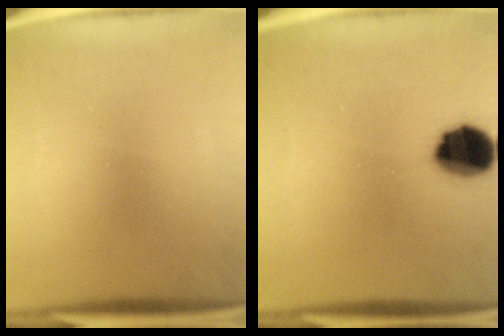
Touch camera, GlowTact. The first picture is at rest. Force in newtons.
{"total": 11.6}